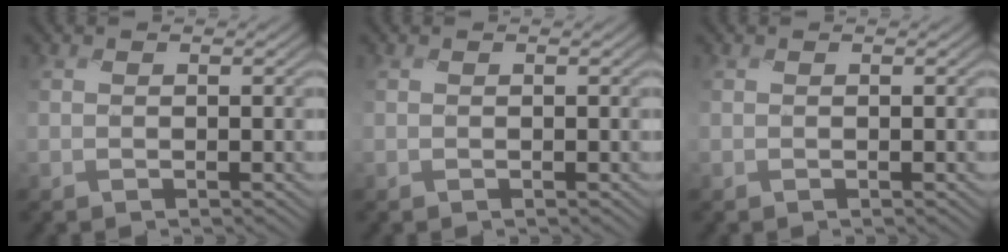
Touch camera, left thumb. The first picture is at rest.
{"total": 0.0}
{"total": 0.0}